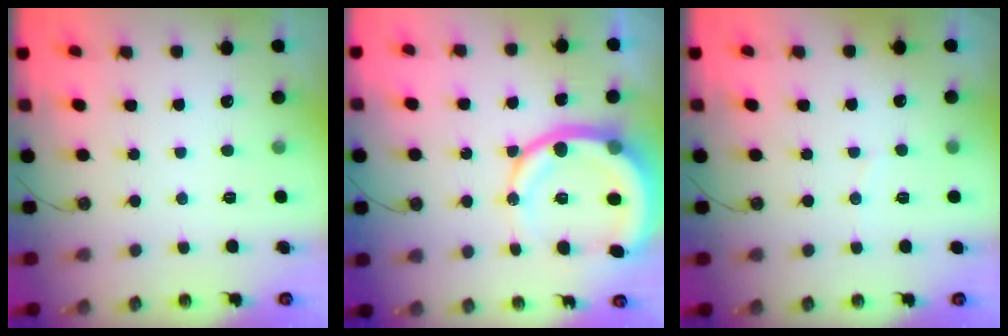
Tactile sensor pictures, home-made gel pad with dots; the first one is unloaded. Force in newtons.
{"total": 16.6, "press": 16.3, "slide": 3.1}
{"total": 1.8, "press": 1.5, "slide": 1.1}